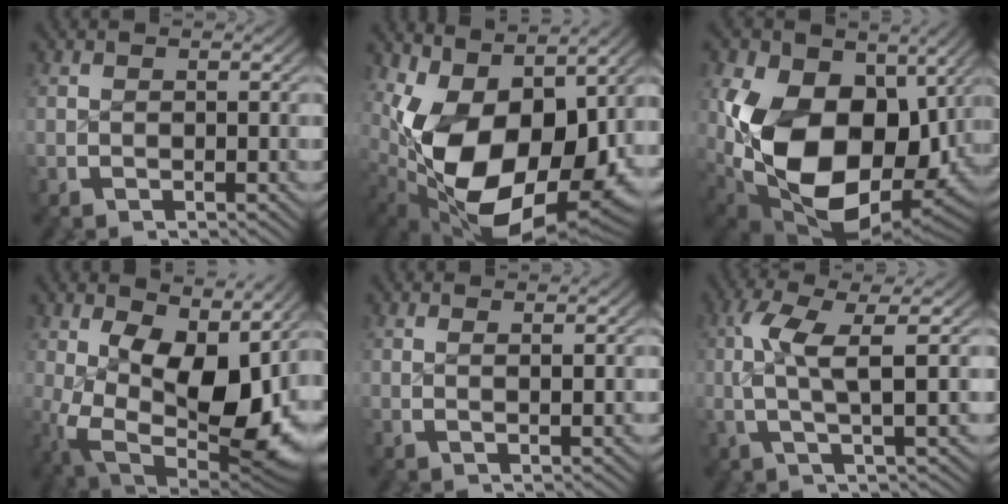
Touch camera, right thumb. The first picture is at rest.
{"total": 19.7, "force": [-1.8, 11.7, 15.8], "torque": [-0.322, -0.081, 0.029]}
{"total": 23.7, "force": [-2.2, 16.2, 17.1], "torque": [-0.350, -0.111, 0.019]}
{"total": 16.9, "force": [-1.7, 10.2, 13.4], "torque": [-0.254, -0.080, 0.020]}
{"total": 1.4, "force": [0.9, -0.1, 1.0], "torque": [-0.018, -0.003, 0.021]}
{"total": 6.1, "force": [1.6, 1.6, 5.6], "torque": [-0.127, -0.001, 0.030]}